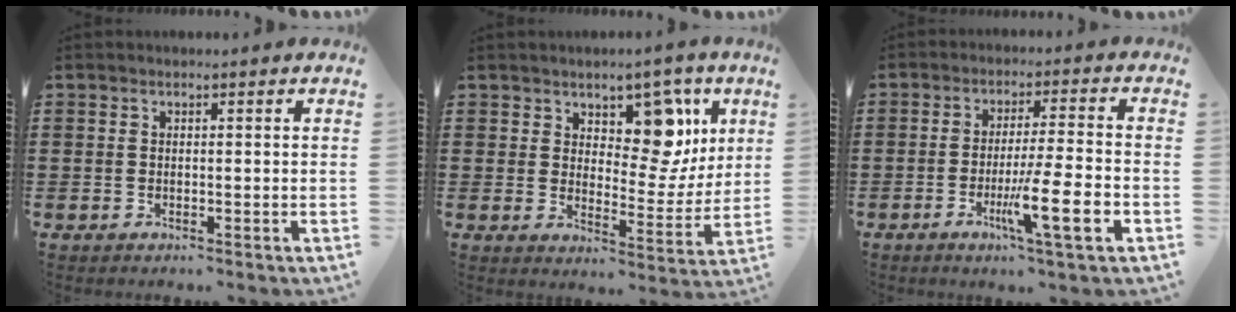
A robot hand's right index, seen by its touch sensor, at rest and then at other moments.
{"total": 9.7, "force": [5.5, 5.5, 5.7], "torque": [-0.089, -0.027, 0.092]}
{"total": 9.6, "force": [-3.6, 0.4, 8.9], "torque": [-0.157, -0.010, -0.064]}